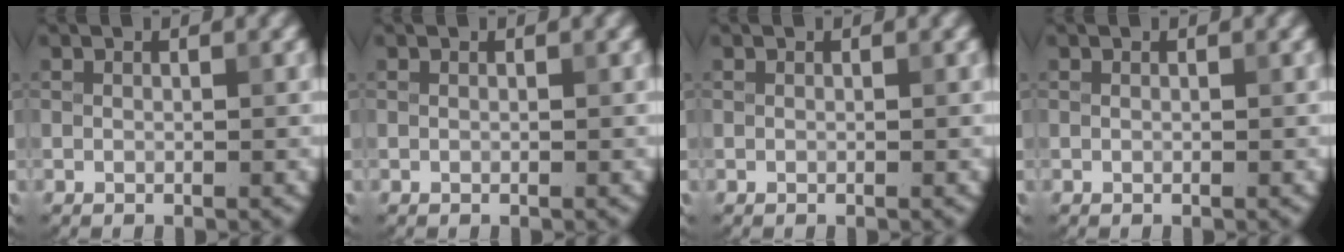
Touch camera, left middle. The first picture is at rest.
{"total": 0.0}
{"total": 0.0}
{"total": 0.0}